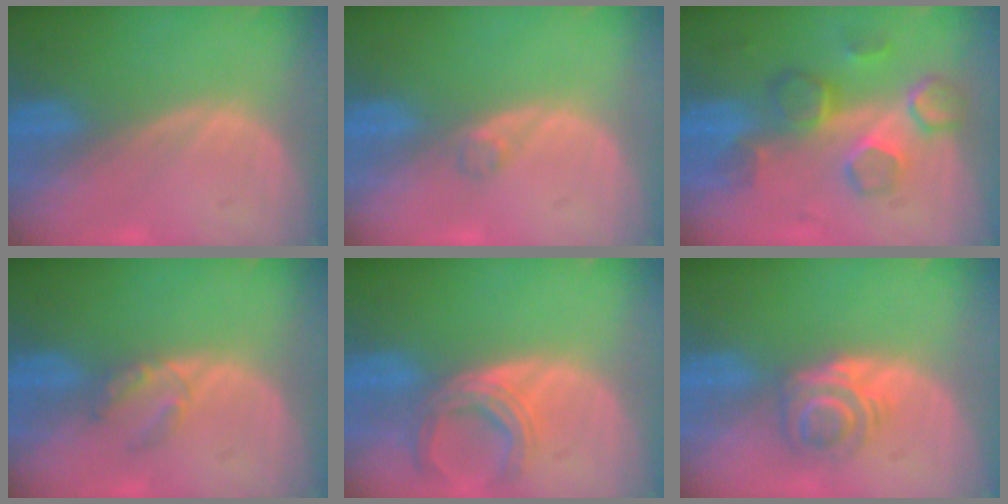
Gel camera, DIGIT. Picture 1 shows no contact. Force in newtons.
{"total": 1.2, "press": 1.2, "slide": 0.1}
{"total": 8.8, "press": 7.9, "slide": 3.7}
{"total": 2.8, "press": 2.8, "slide": 0.3}
{"total": 5.7, "press": 5.7, "slide": 0.5}
{"total": 6.1, "press": 5.0, "slide": 3.4}